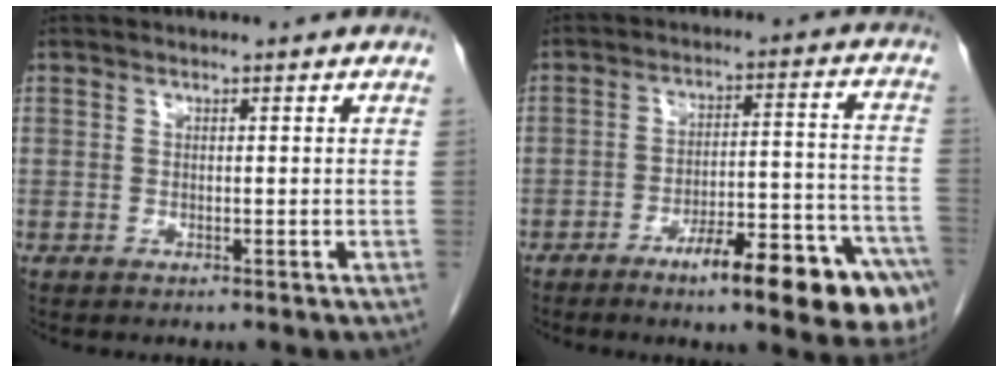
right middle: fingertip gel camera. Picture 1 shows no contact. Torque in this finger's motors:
{"motor_torque": [1.17, -0.97, 0.22, 0.06]}